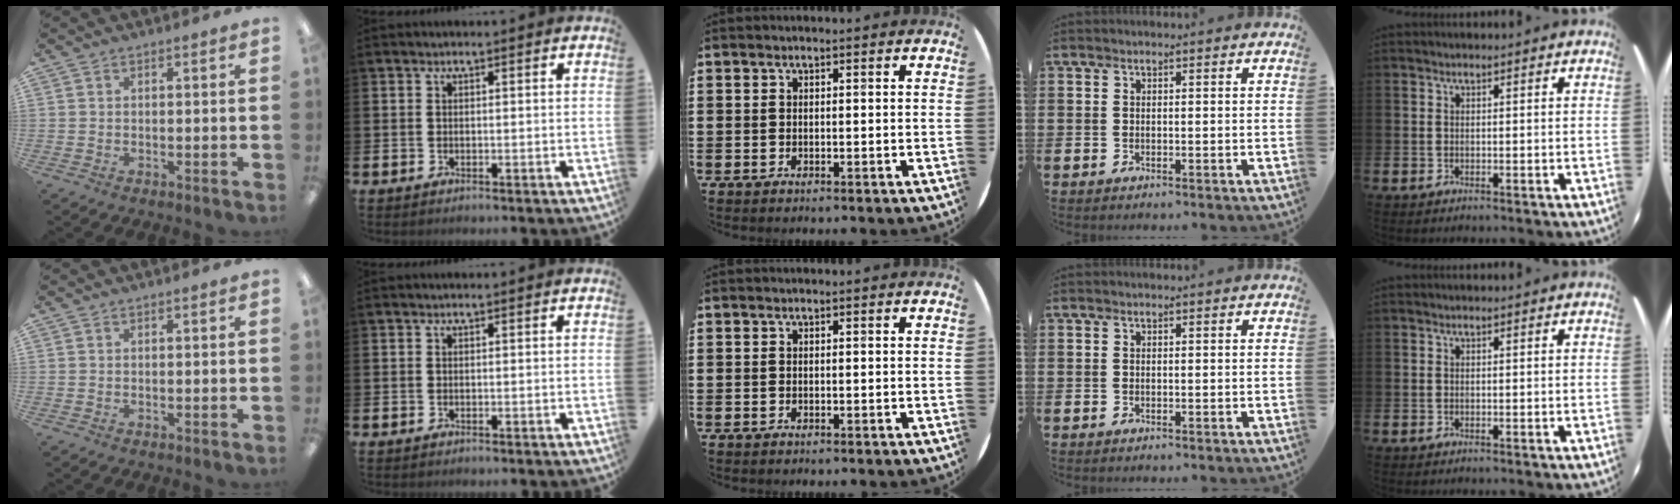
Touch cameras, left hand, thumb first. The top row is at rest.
{}